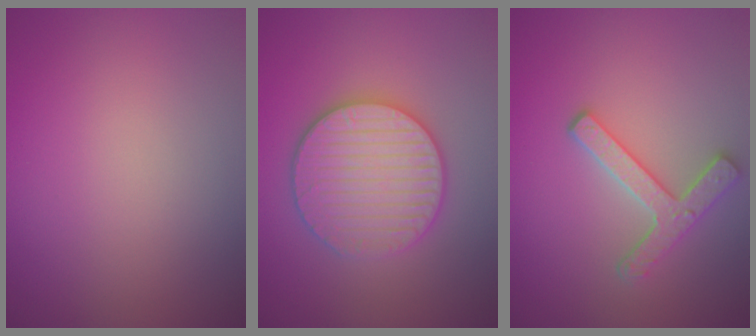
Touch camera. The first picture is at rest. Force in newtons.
{"total": 5.9, "press": 5.8, "slide": 1.1}
{"total": 3.1, "press": 2.8, "slide": 1.2}